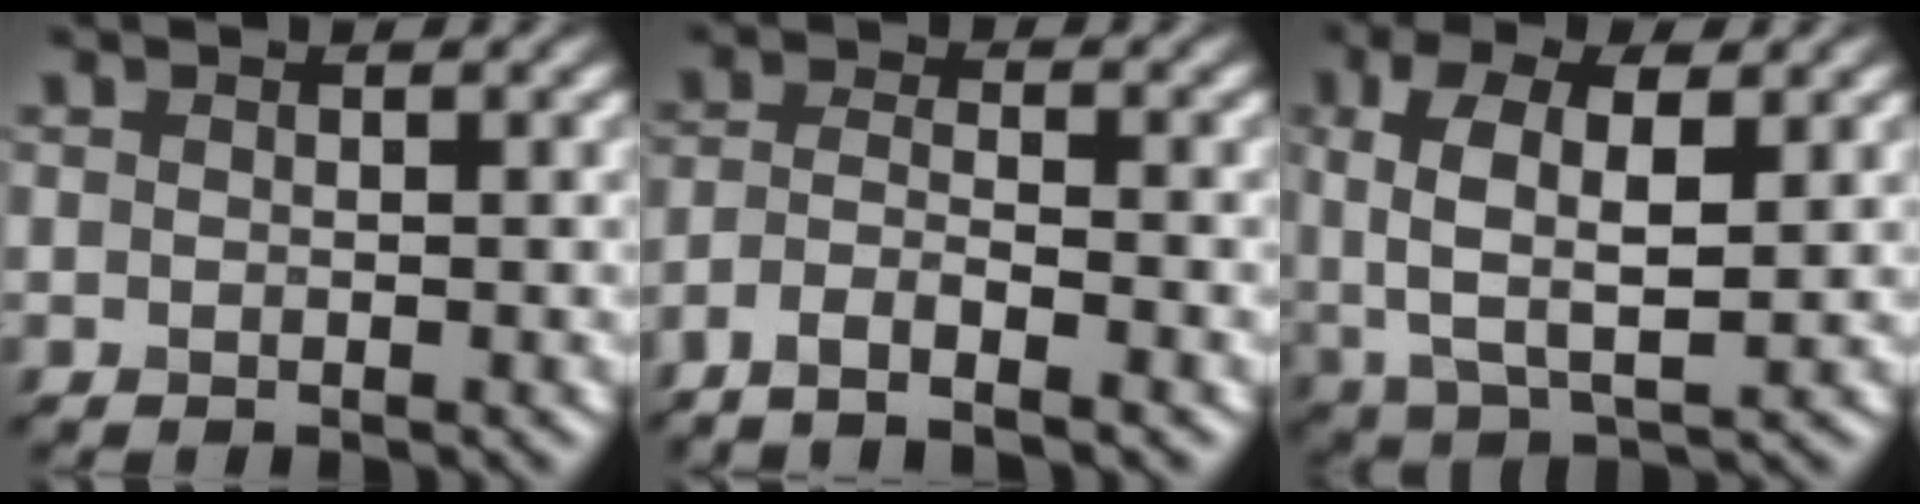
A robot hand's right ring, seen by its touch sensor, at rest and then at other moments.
{"total": 3.9, "force": [-2.9, 0.7, 2.6], "torque": [-0.049, 0.000, -0.061]}
{"total": 6.4, "force": [1.3, 3.0, 5.5], "torque": [-0.115, 0.003, 0.020]}